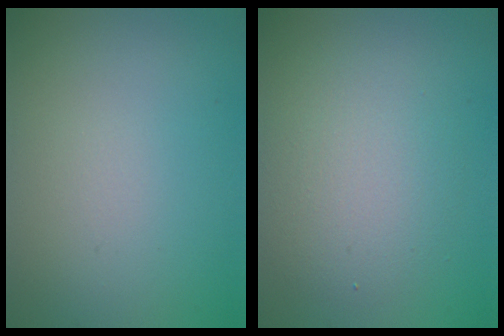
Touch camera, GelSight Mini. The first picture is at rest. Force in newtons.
{"total": 4.0, "press": 4.0, "slide": 0.2}